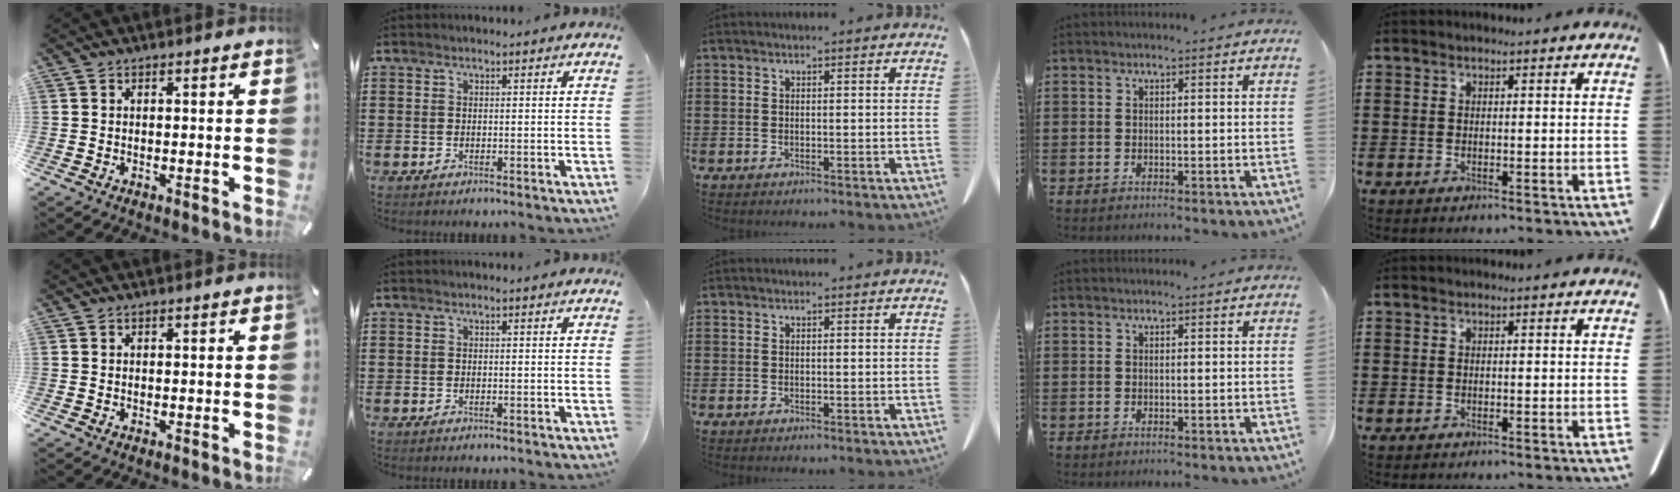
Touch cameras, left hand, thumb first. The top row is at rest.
{}